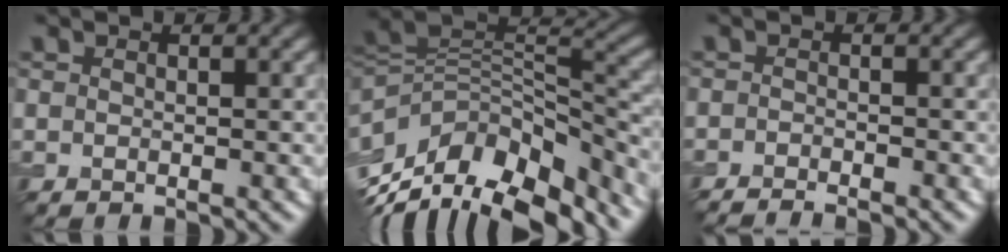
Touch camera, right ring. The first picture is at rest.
{"total": 12.0, "force": [-6.3, 6.7, 7.6], "torque": [-0.162, 0.009, -0.103]}
{"total": 2.2, "force": [-2.0, 0.2, 0.9], "torque": [-0.015, 0.000, -0.039]}